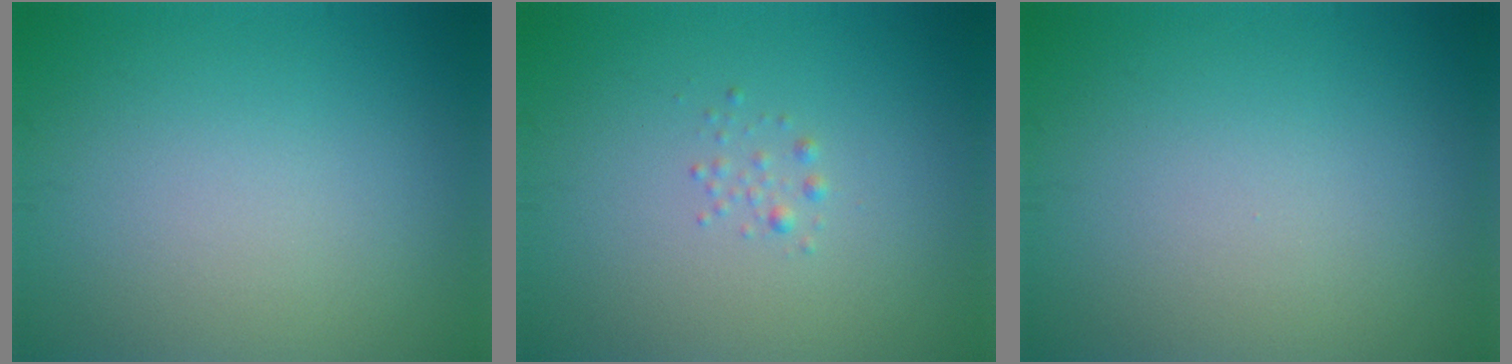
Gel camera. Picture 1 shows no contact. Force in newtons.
{"total": 0.7, "press": 0.7, "slide": 0.0}
{"total": 0.0}